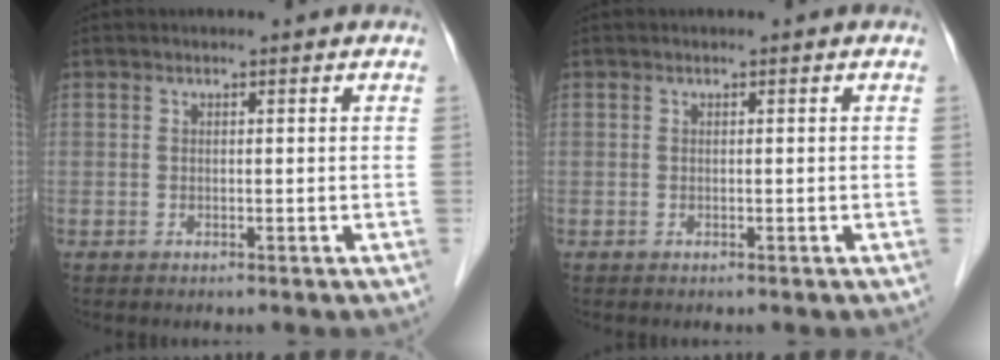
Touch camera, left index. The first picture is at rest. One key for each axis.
{"total": 0.0}